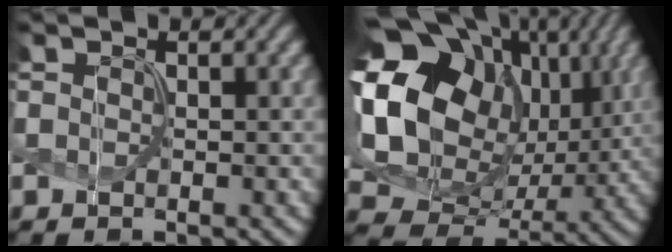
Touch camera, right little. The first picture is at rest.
{"total": 17.6, "force": [3.9, 13.3, 10.7], "torque": [-0.201, 0.015, 0.076]}